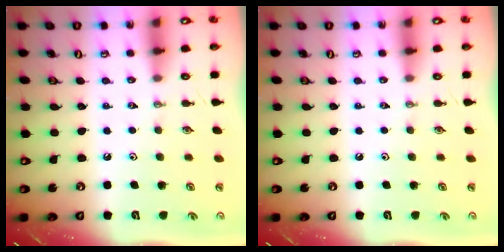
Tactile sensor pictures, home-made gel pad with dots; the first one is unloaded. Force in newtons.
{"total": 0.0}